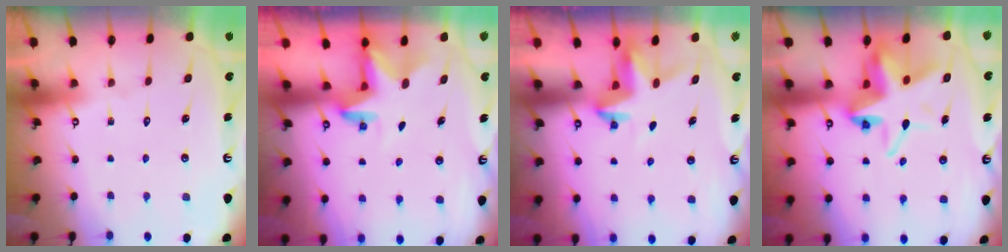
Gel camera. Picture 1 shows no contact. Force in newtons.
{"total": 2.8, "press": 2.8, "slide": 0.2}
{"total": 3.8, "press": 3.8, "slide": 0.3}
{"total": 10.1, "press": 9.9, "slide": 2.0}